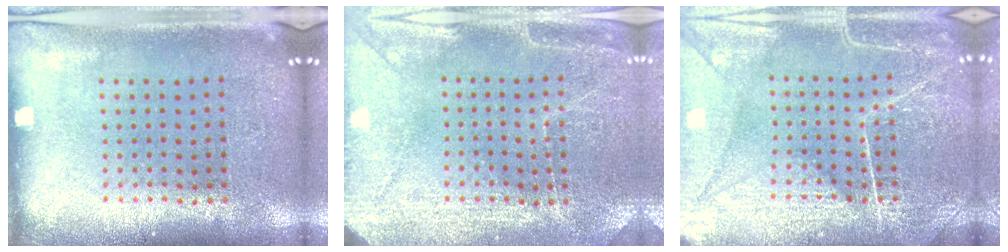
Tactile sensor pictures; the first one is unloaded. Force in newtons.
{"total": 2.9, "press": 2.9, "slide": 0.2}
{"total": 6.2, "press": 6.2, "slide": 0.7}